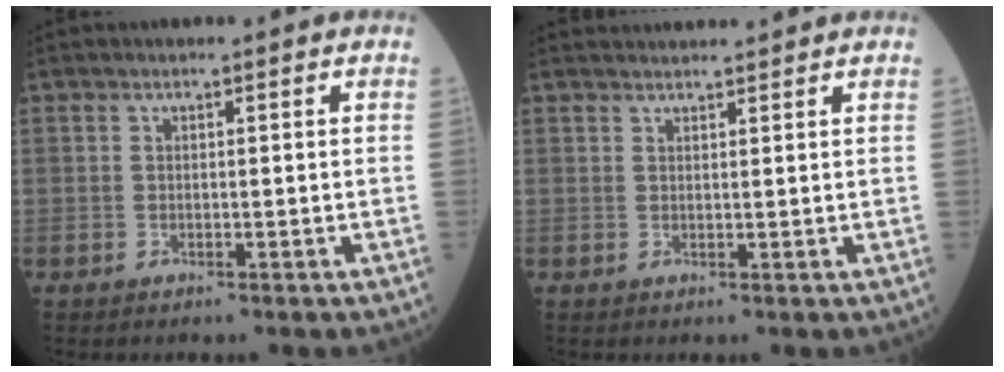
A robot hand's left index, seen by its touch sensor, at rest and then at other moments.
{"total": 4.0, "force": [3.9, 0.2, 0.6], "torque": [-0.011, 0.028, 0.057]}